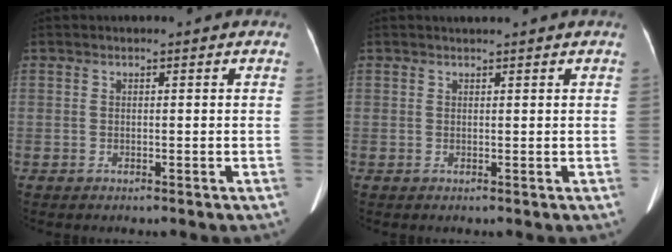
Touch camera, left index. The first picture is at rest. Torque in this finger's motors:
{"motor_torque": [-0.01, -0.22, 0.01, -0.01]}